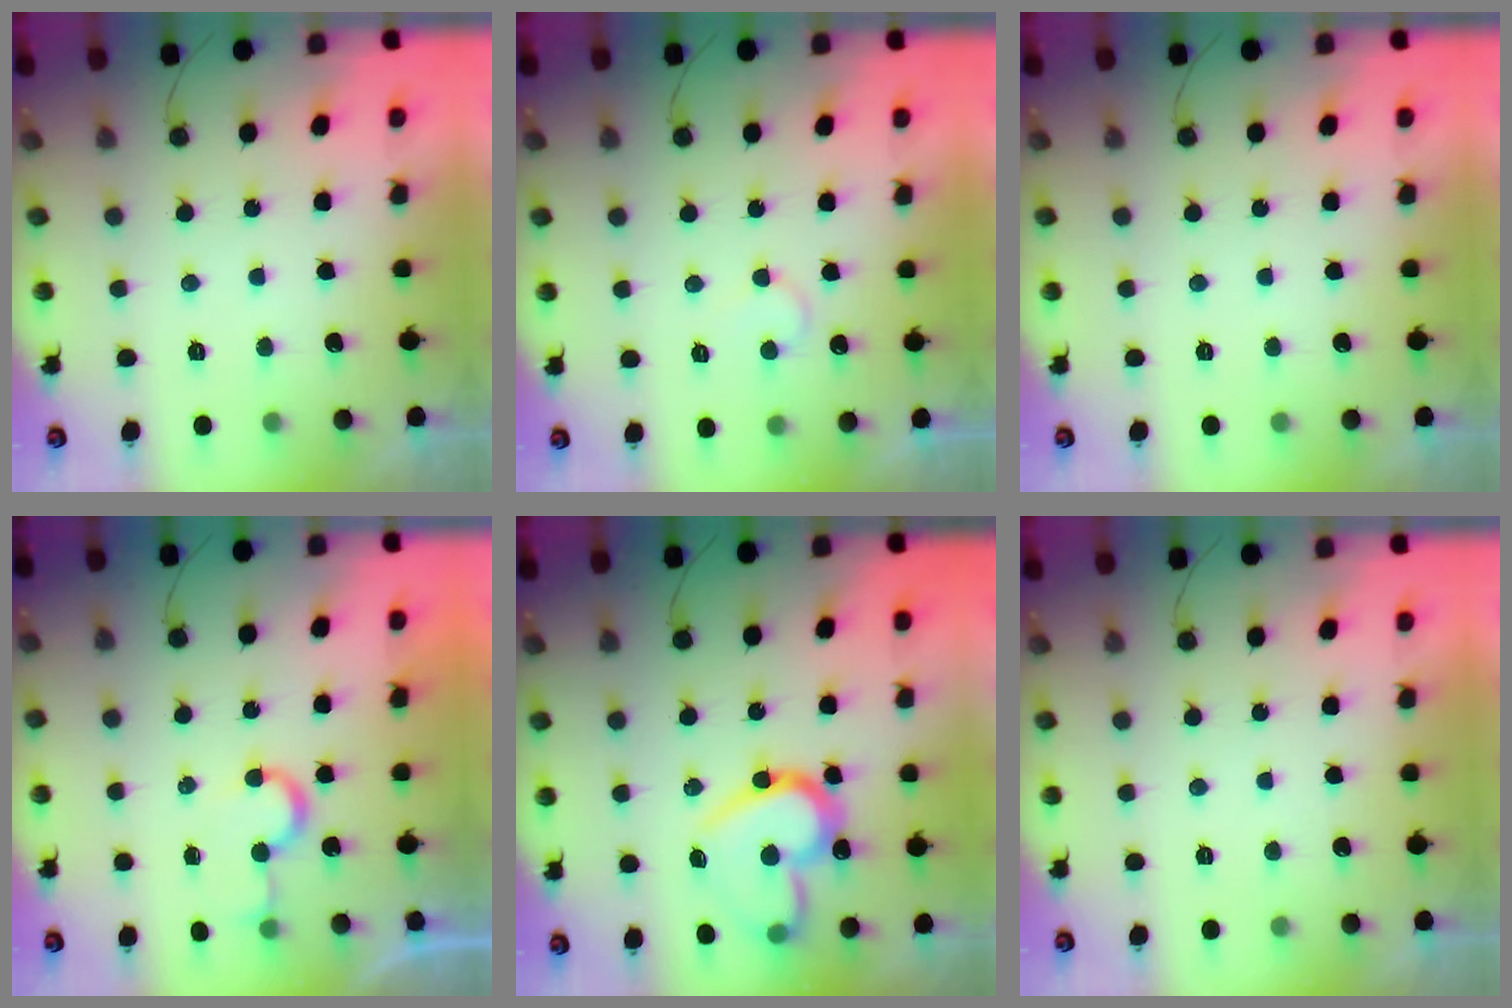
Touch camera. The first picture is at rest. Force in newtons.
{"total": 5.0, "press": 5.0, "slide": 0.5}
{"total": 0.0}
{"total": 5.6, "press": 5.1, "slide": 2.3}
{"total": 18.2, "press": 18.0, "slide": 2.5}
{"total": 2.0, "press": 2.0, "slide": 0.1}